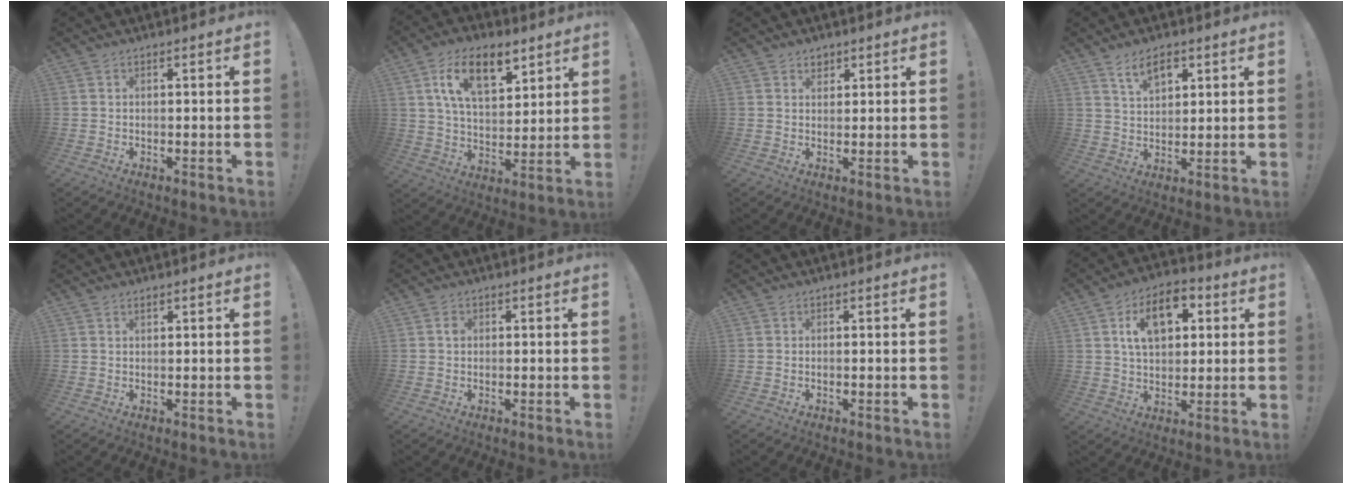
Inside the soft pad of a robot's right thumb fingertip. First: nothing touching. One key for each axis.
{"total": 15.4, "fx": 8.0, "fy": 8.0, "fz": 10.5, "tx": -0.165, "ty": -0.021, "tz": 0.142}
{"total": 2.8, "fx": 1.9, "fy": 1.9, "fz": 0.5, "tx": 0.001, "ty": -0.009, "tz": 0.033}
{"total": 7.6, "fx": 4.7, "fy": 4.0, "fz": 4.5, "tx": -0.077, "ty": -0.012, "tz": 0.084}
{"total": 0.8, "fx": 0.7, "fy": 0.3, "fz": 0.3, "tx": -0.005, "ty": 0.001, "tz": 0.012}
{"total": 1.2, "fx": 0.1, "fy": 1.0, "fz": 0.7, "tx": -0.010, "ty": 0.004, "tz": 0.000}
{"total": 0.0}
{"total": 12.6, "fx": 4.5, "fy": 8.1, "fz": 8.5, "tx": -0.131, "ty": 0.004, "tz": 0.081}